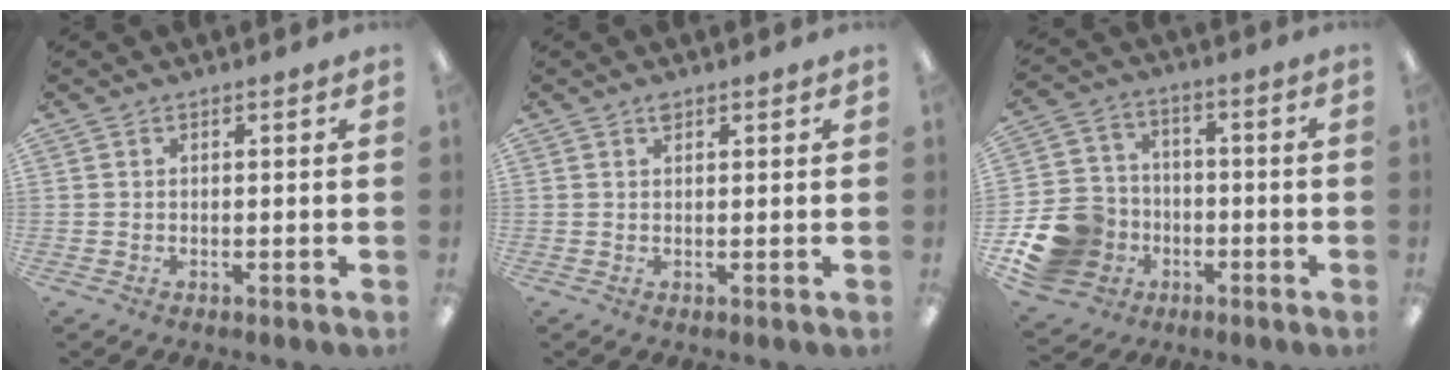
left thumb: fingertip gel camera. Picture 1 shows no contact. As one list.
[{"total": 1.3, "force": [0.8, 0.6, 0.8], "torque": [-0.010, -0.001, 0.013]}, {"total": 15.5, "force": [-6.1, 13.0, 5.8], "torque": [-0.121, 0.044, -0.099]}]